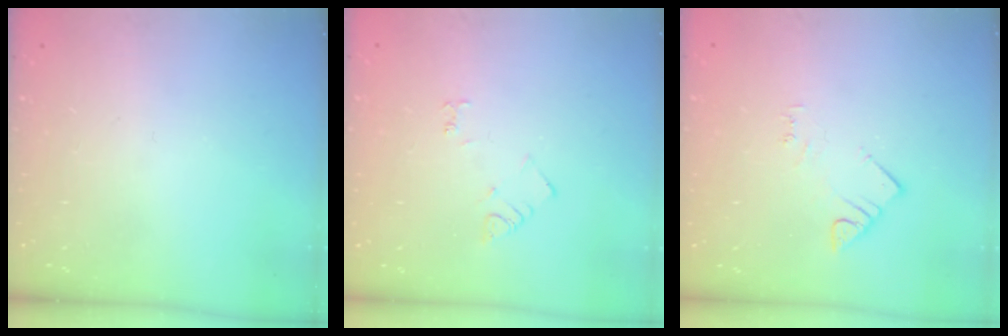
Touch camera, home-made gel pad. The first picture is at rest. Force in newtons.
{"total": 3.5, "press": 3.5, "slide": 0.6}
{"total": 3.6, "press": 3.6, "slide": 0.6}